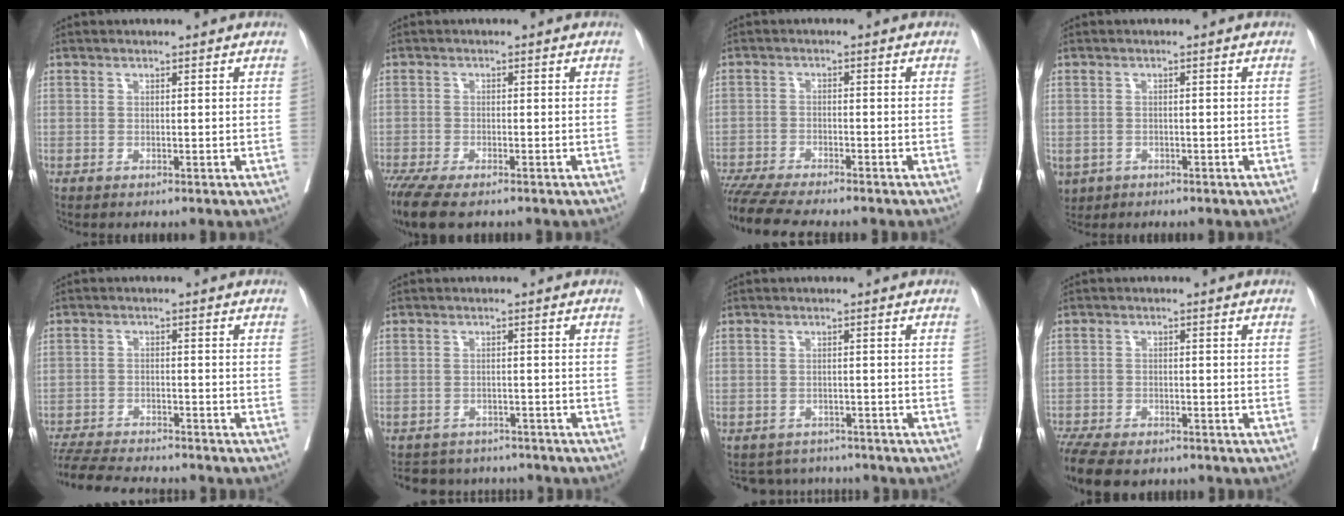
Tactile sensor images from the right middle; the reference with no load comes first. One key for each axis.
{"total": 8.7, "fx": -7.0, "fy": 1.9, "fz": 4.8, "tx": -0.079, "ty": -0.015, "tz": -0.116}
{"total": 11.0, "fx": -9.6, "fy": 0.8, "fz": 5.1, "tx": -0.072, "ty": -0.017, "tz": -0.152}
{"total": 5.2, "fx": -2.8, "fy": 4.0, "fz": 1.6, "tx": -0.040, "ty": -0.003, "tz": -0.042}
{"total": 12.8, "fx": -11.8, "fy": 1.5, "fz": 4.7, "tx": -0.080, "ty": -0.011, "tz": -0.178}
{"total": 8.7, "fx": -8.0, "fy": 3.1, "fz": 1.1, "tx": -0.015, "ty": 0.013, "tz": -0.099}
{"total": 5.3, "fx": -5.1, "fy": 1.6, "fz": -0.4, "tx": 0.009, "ty": 0.012, "tz": -0.067}
{"total": 12.4, "fx": -9.9, "fy": 4.6, "fz": 5.9, "tx": -0.129, "ty": -0.010, "tz": -0.149}